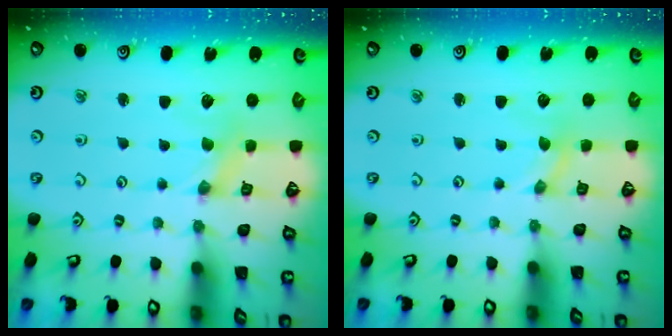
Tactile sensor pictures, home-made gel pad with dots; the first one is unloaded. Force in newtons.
{"total": 0.0}